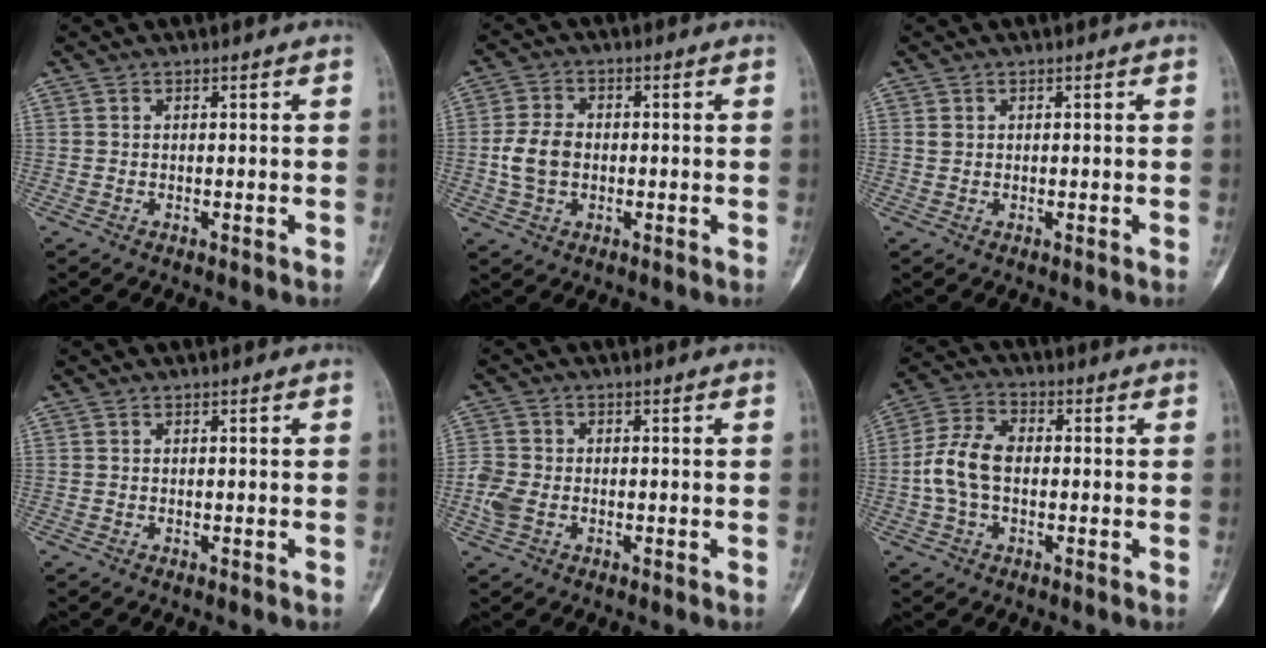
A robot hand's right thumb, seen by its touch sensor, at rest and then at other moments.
{"total": 6.4, "force": [-0.6, 4.7, 4.3], "torque": [-0.084, 0.012, -0.010]}
{"total": 0.8, "force": [0.3, 0.7, 0.2], "torque": [-0.005, 0.002, 0.010]}
{"total": 0.0}
{"total": 4.7, "force": [-1.2, 3.5, 2.9], "torque": [-0.075, 0.006, -0.026]}
{"total": 8.8, "force": [-0.7, 5.6, 6.7], "torque": [-0.143, 0.027, -0.019]}